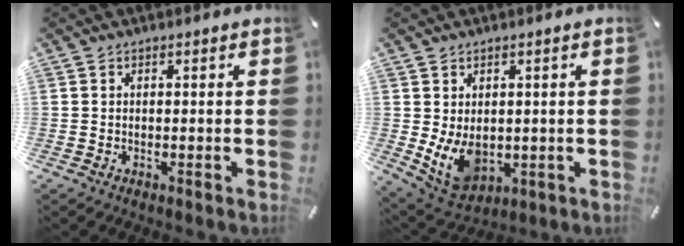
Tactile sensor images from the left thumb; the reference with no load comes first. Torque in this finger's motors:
{"motor_torque": [1.14, 2.45, 0.42, -0.36, 0.29]}